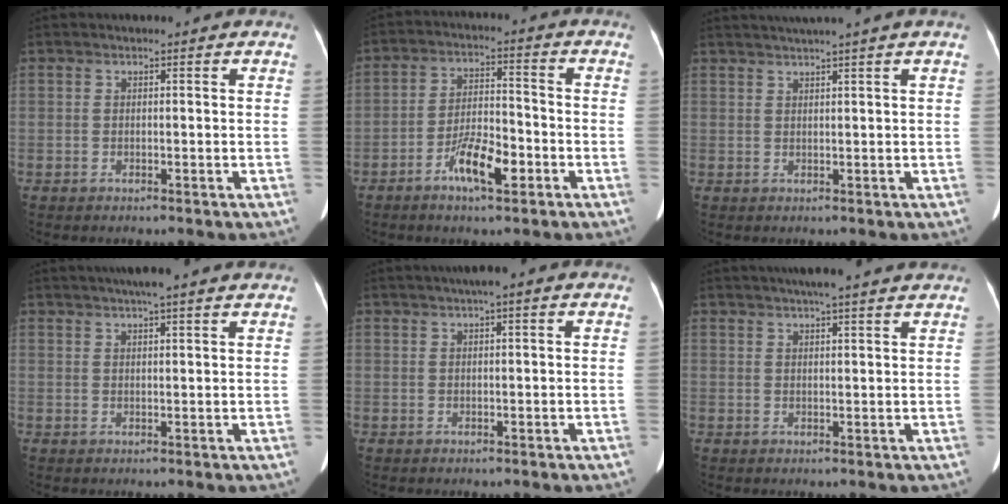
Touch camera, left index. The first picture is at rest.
{"total": 7.4, "force": [-3.8, 2.1, 6.1], "torque": [-0.118, 0.002, -0.066]}
{"total": 4.5, "force": [3.6, -1.5, 2.4], "torque": [-0.032, 0.019, 0.062]}
{"total": 6.7, "force": [5.4, -0.2, 3.9], "torque": [-0.061, 0.028, 0.076]}
{"total": 3.0, "force": [1.7, 0.2, 2.5], "torque": [-0.044, 0.017, 0.026]}
{"total": 9.2, "force": [7.8, 0.1, 4.8], "torque": [-0.069, 0.026, 0.094]}